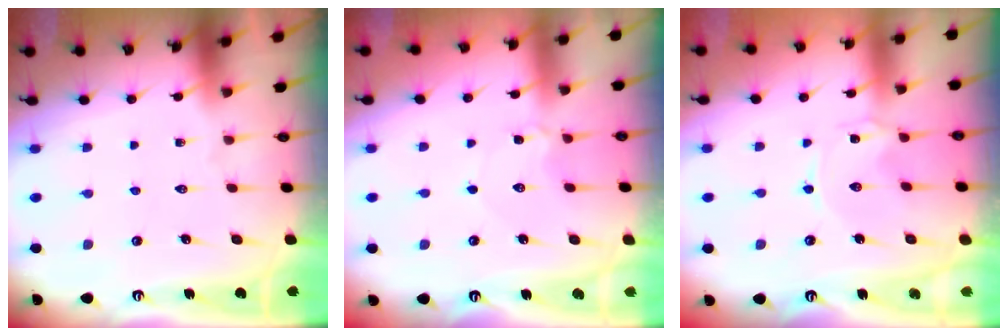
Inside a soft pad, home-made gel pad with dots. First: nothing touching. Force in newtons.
{"total": 2.1, "press": 2.1, "slide": 0.2}
{"total": 0.0}